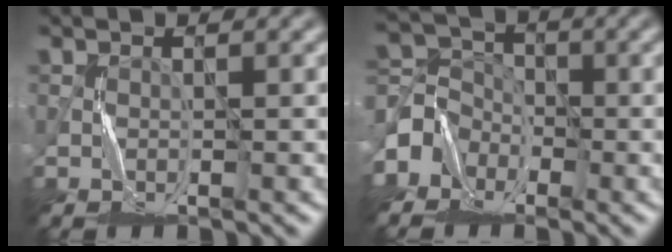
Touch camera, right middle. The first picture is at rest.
{"total": 3.1, "force": [-1.9, 2.4, 0.2], "torque": [0.002, 0.011, -0.052]}